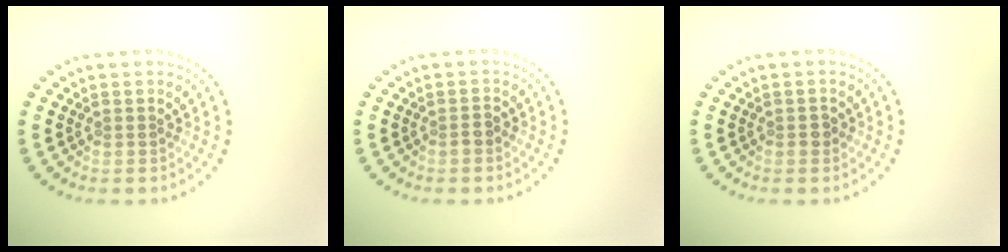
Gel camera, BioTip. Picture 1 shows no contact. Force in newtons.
{"total": 0.9, "press": 0.8, "slide": 0.5}
{"total": 0.8, "press": 0.8, "slide": 0.2}